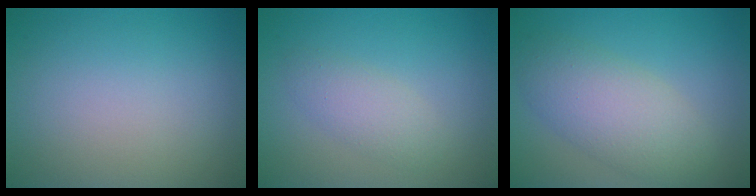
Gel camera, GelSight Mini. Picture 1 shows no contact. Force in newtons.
{"total": 2.3, "press": 2.3, "slide": 0.1}
{"total": 5.5, "press": 5.5, "slide": 0.1}